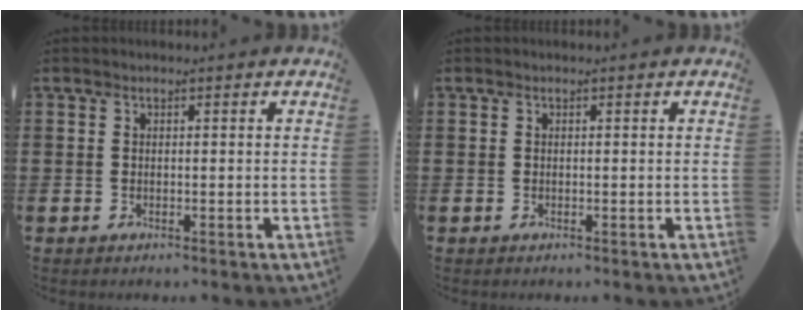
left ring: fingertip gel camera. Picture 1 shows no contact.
{"total": 0.0}